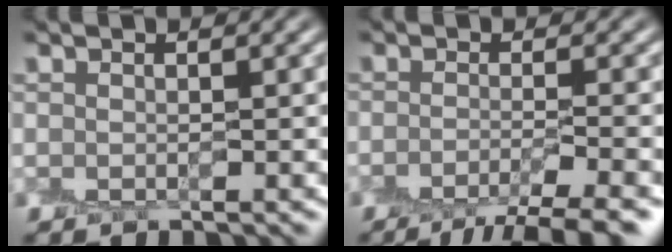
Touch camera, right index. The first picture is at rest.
{"total": 4.6, "force": [-3.1, 0.6, 3.3], "torque": [-0.042, -0.007, -0.054]}